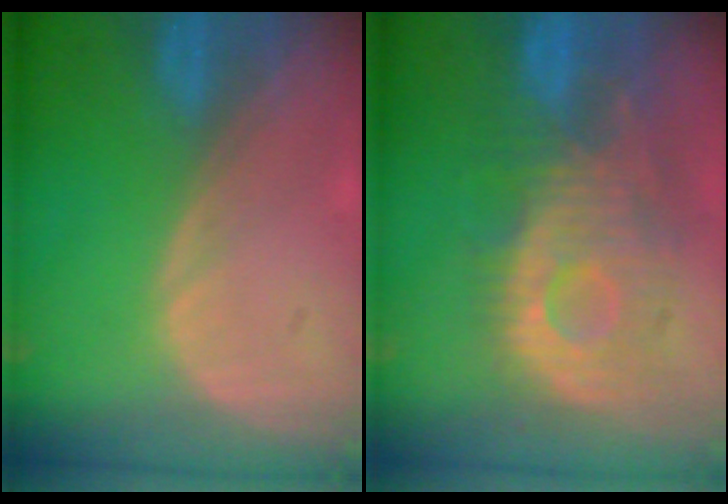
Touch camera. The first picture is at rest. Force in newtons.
{"total": 11.2, "press": 10.3, "slide": 4.5}